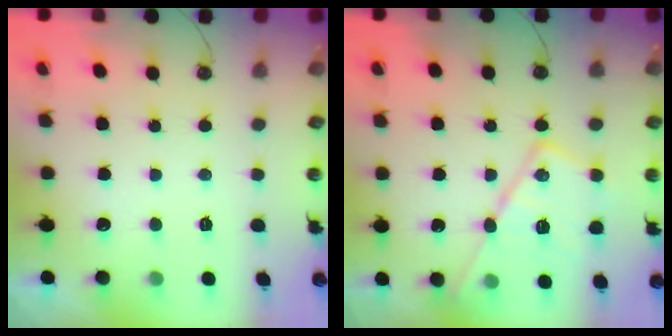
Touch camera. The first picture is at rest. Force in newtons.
{"total": 18.1, "press": 18.0, "slide": 1.6}